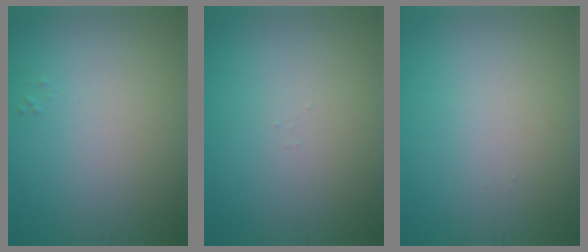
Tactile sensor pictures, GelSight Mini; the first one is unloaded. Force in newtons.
{"total": 0.0}
{"total": 0.0}